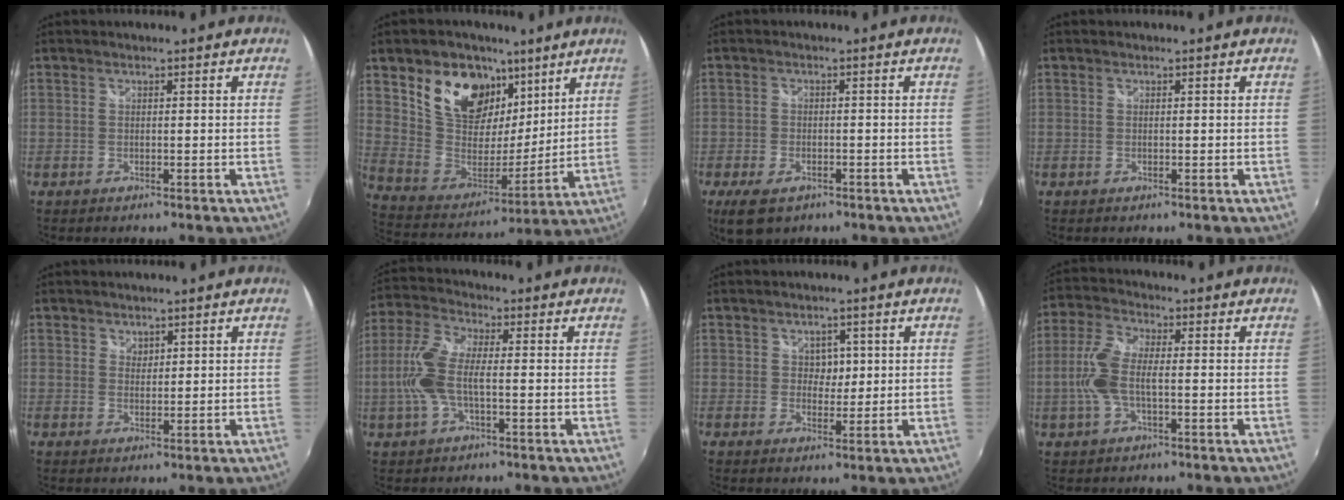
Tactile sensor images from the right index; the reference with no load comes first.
{"total": 18.6, "force": [10.3, 12.4, 9.3], "torque": [-0.194, 0.015, 0.193]}
{"total": 6.3, "force": [-3.9, 3.4, 3.6], "torque": [-0.091, -0.020, -0.068]}
{"total": 0.0}
{"total": 1.5, "force": [1.2, 1.0, 0.1], "torque": [0.003, 0.003, 0.020]}
{"total": 9.5, "force": [-1.4, 3.4, 8.8], "torque": [-0.201, 0.006, -0.030]}
{"total": 2.7, "force": [0.8, 2.4, 1.1], "torque": [-0.011, 0.006, 0.014]}
{"total": 8.4, "force": [-1.2, 3.2, 7.7], "torque": [-0.170, 0.007, -0.025]}